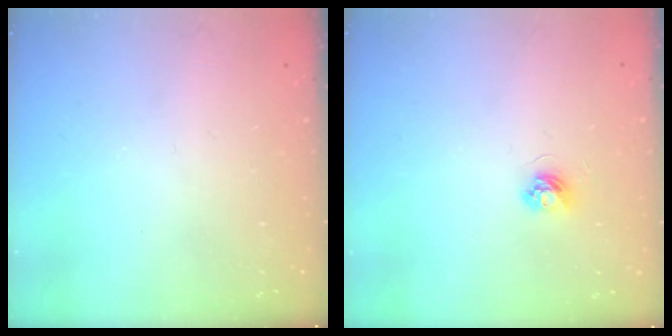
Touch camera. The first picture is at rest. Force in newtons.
{"total": 3.6, "press": 3.6, "slide": 0.5}